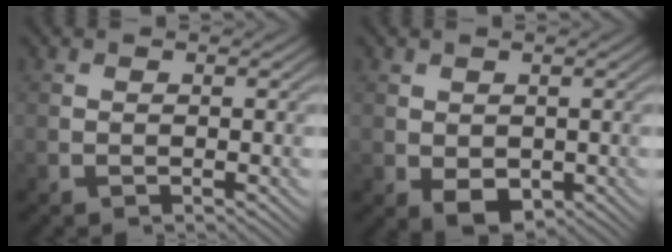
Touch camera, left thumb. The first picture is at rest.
{"total": 3.1, "force": [-0.6, 2.1, 2.2], "torque": [-0.046, -0.013, -0.004]}